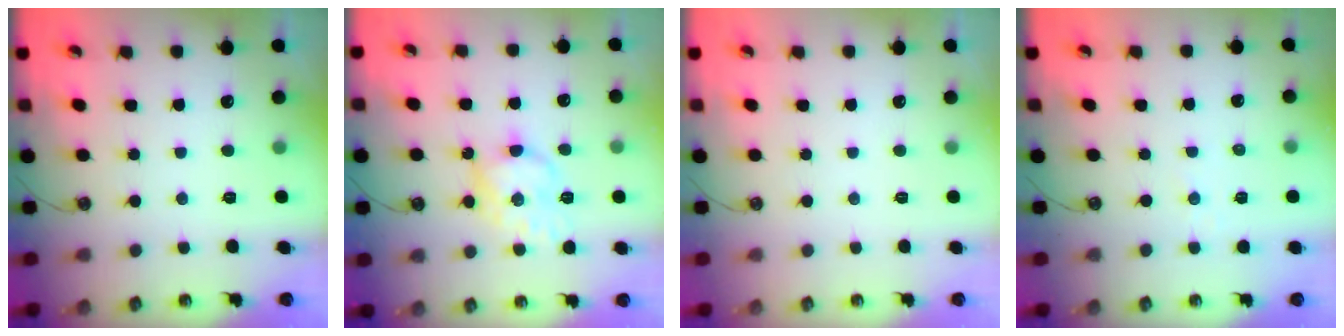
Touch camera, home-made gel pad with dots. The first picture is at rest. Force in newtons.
{"total": 10.1, "press": 10.1, "slide": 0.4}
{"total": 0.0}
{"total": 1.8, "press": 1.7, "slide": 0.2}